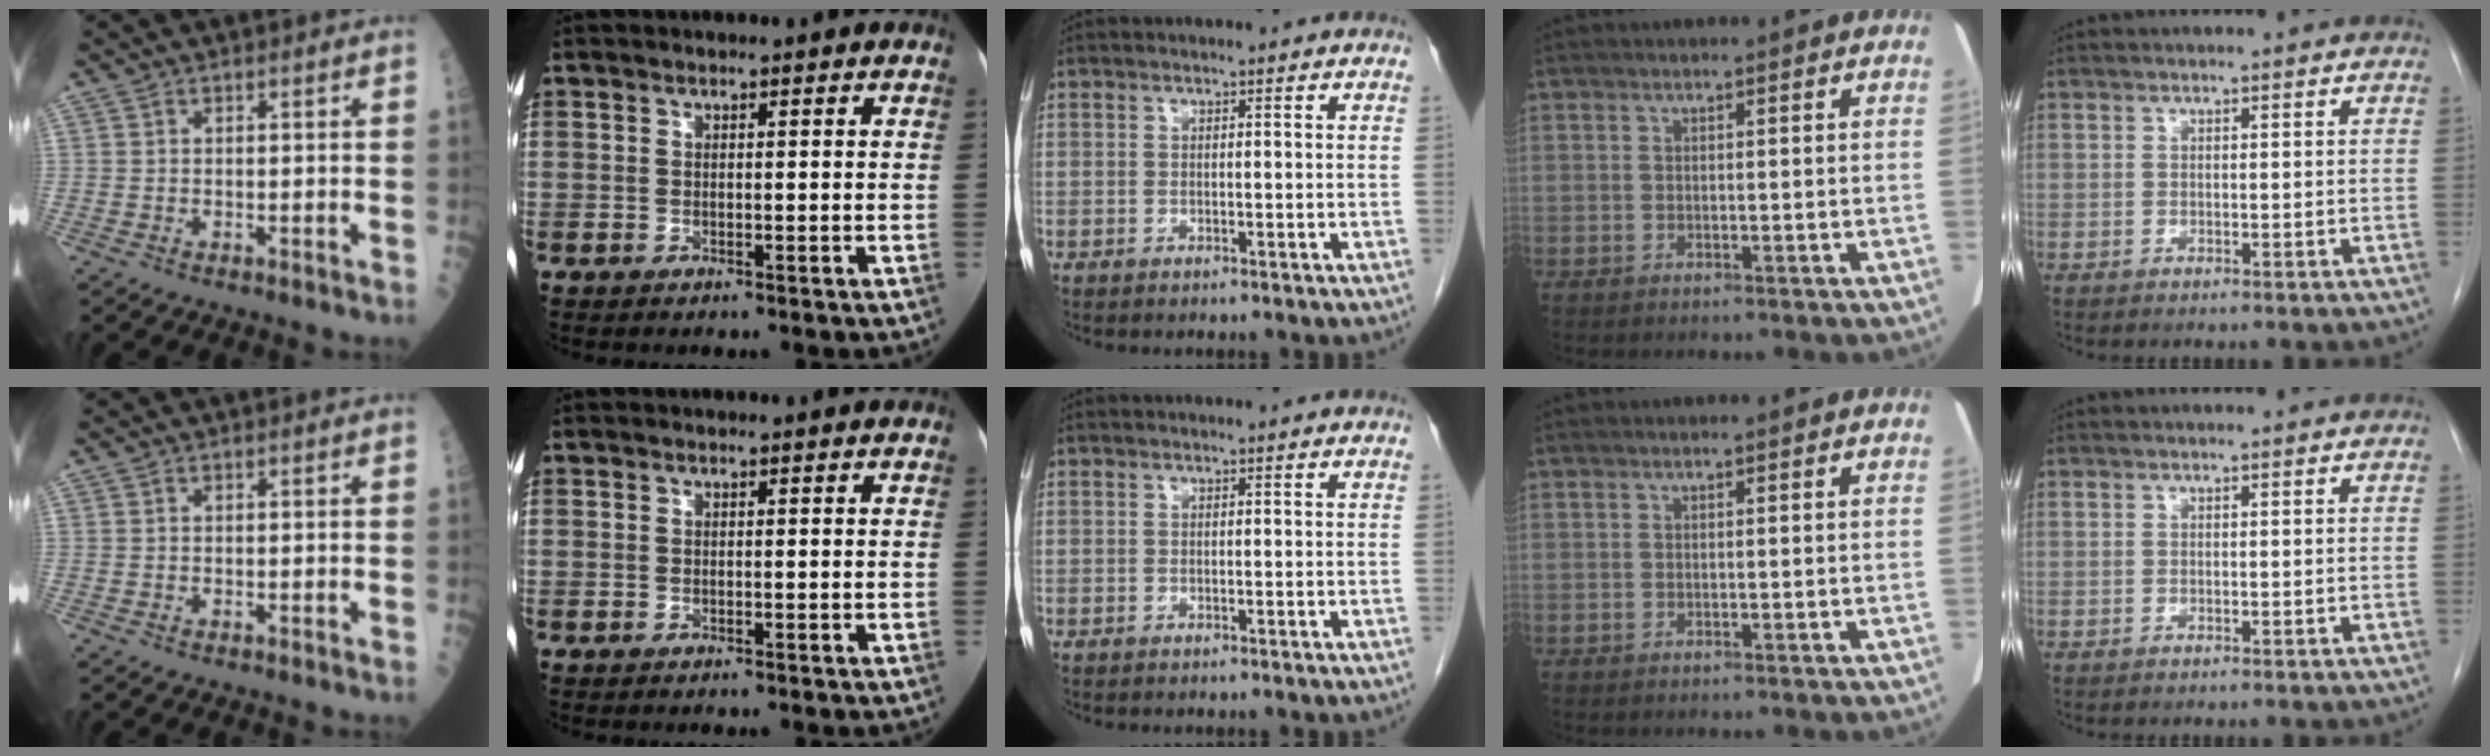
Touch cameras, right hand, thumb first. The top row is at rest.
{}